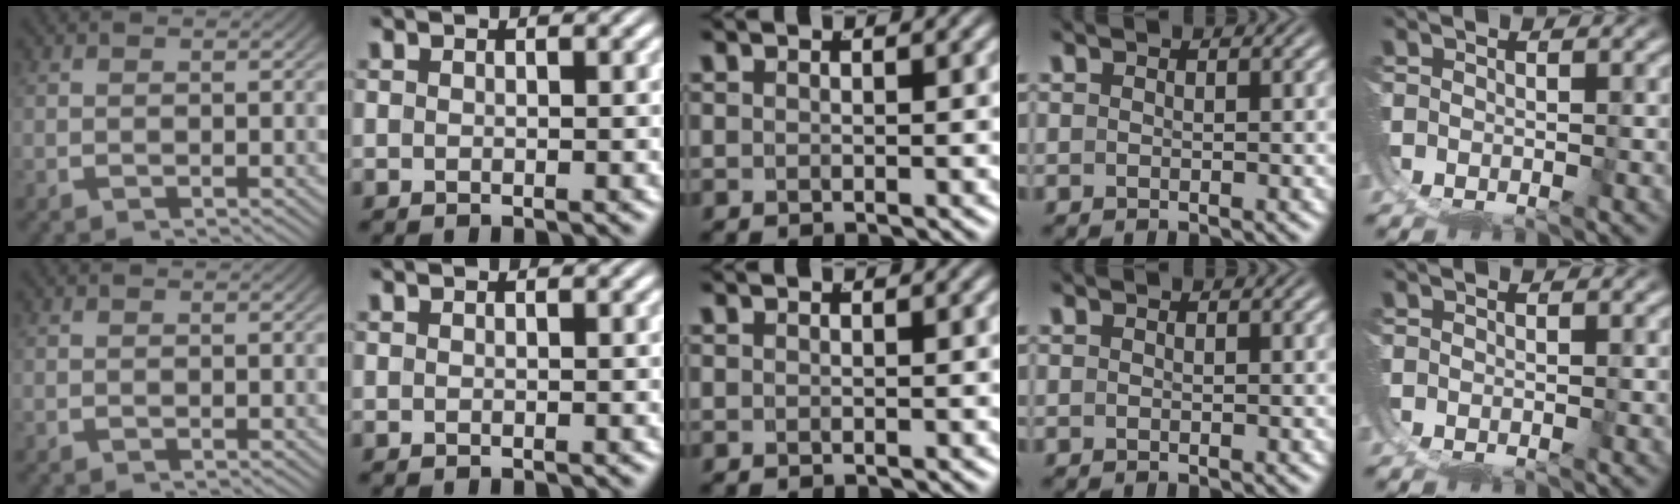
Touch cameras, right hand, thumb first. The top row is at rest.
{}